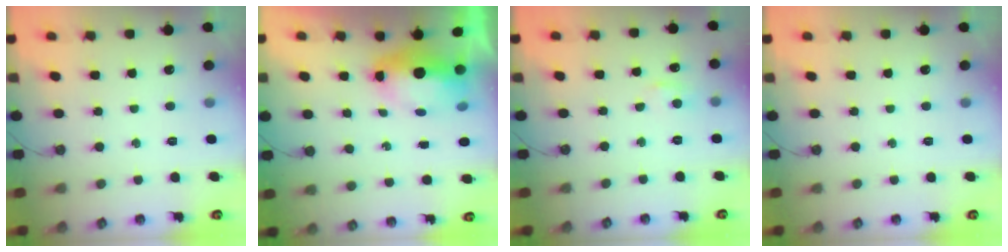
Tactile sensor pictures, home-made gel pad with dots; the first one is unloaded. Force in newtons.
{"total": 8.0, "press": 7.8, "slide": 1.5}
{"total": 4.5, "press": 4.4, "slide": 0.6}
{"total": 0.0}